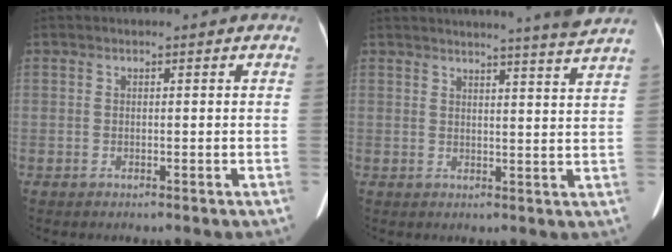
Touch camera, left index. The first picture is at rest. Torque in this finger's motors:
{"motor_torque": [0.84, -1.30, 0.16, 0.06]}